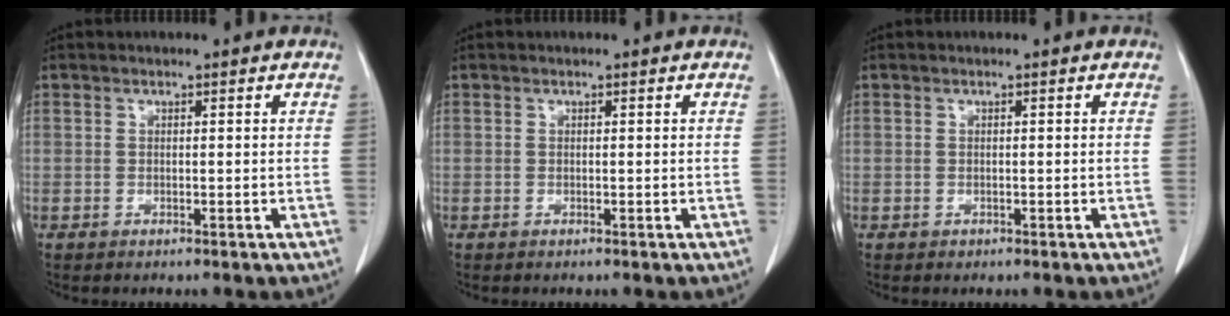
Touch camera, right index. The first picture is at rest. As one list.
[{"total": 0.0}, {"total": 0.0}]